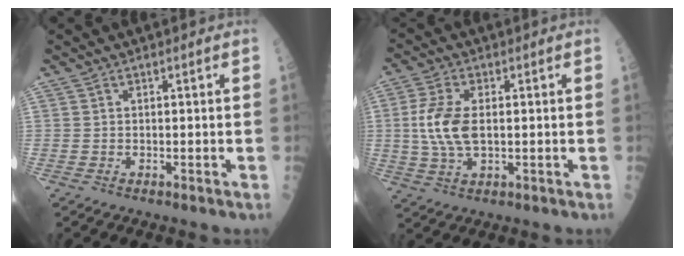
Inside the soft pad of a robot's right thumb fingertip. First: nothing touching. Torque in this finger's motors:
{"motor_torque": [1.10, 1.20, 1.11, 0.02, 0.09]}